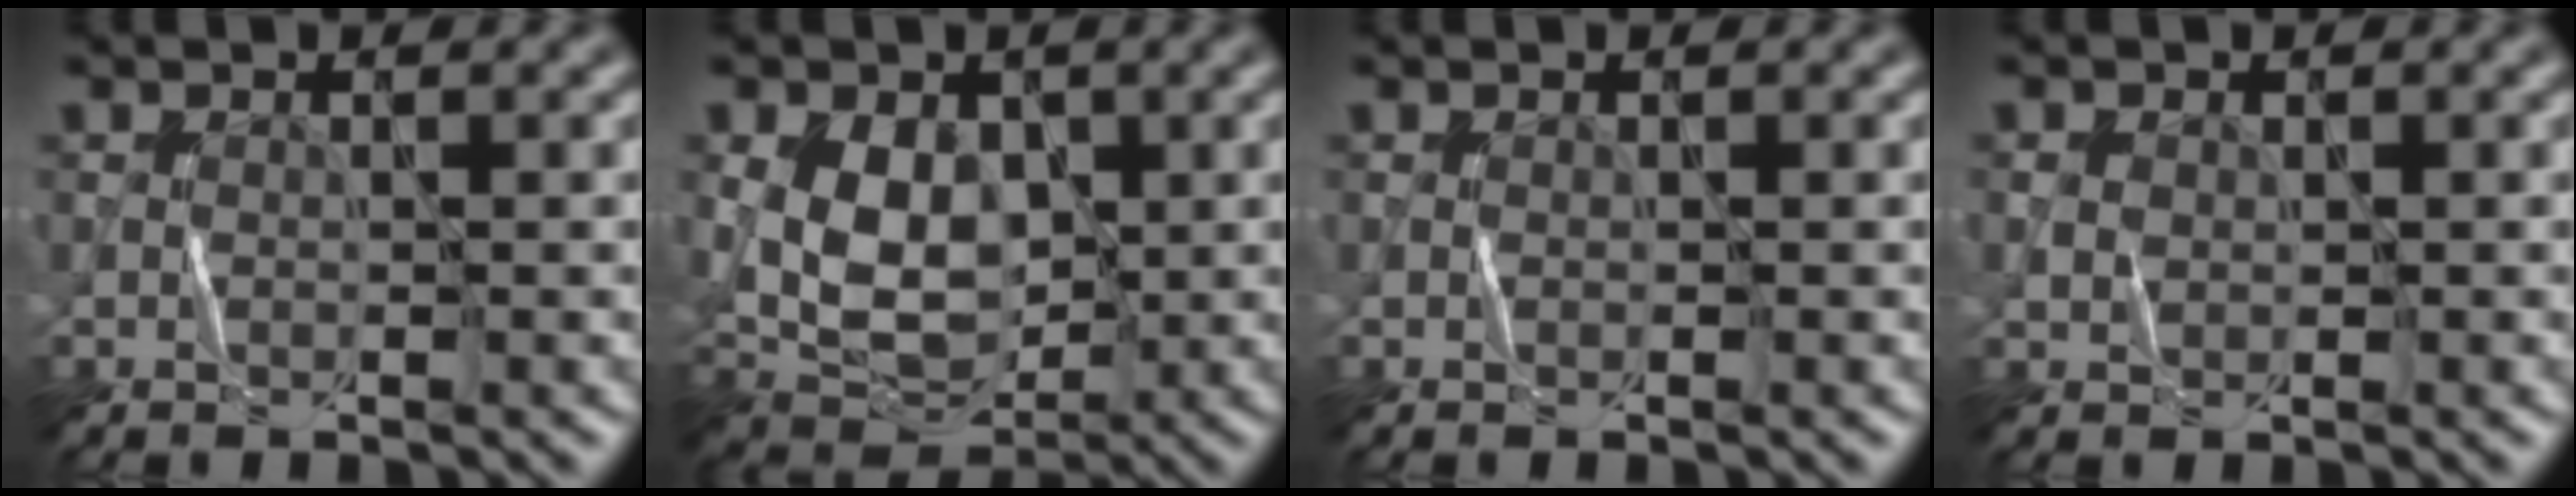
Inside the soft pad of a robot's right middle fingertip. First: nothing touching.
{"total": 5.8, "force": [0.6, 4.1, 4.1], "torque": [-0.080, -0.012, 0.017]}
{"total": 0.0}
{"total": 1.0, "force": [0.1, 0.8, 0.5], "torque": [-0.010, 0.002, 0.001]}